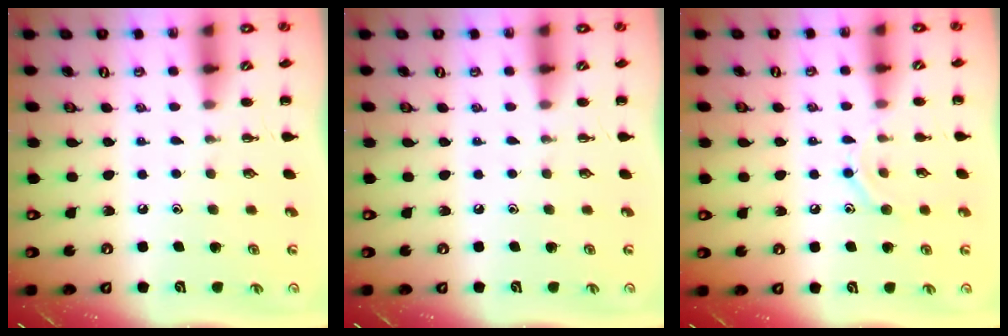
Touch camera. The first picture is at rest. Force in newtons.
{"total": 0.0}
{"total": 9.0, "press": 8.9, "slide": 1.5}